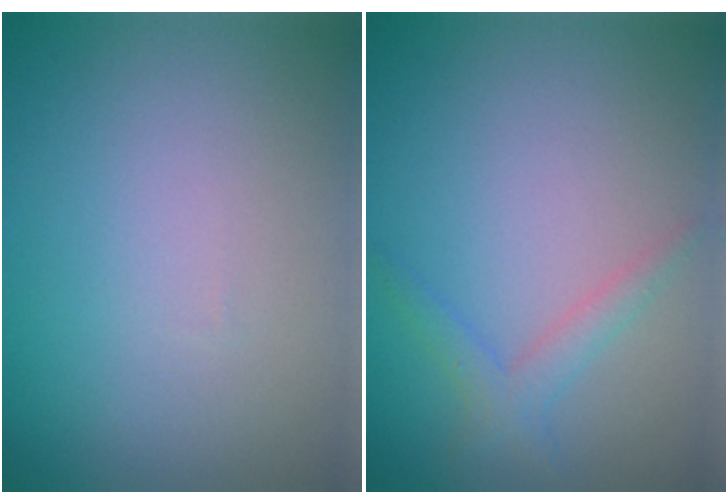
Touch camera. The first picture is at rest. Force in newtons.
{"total": 1.8, "press": 1.8, "slide": 0.1}